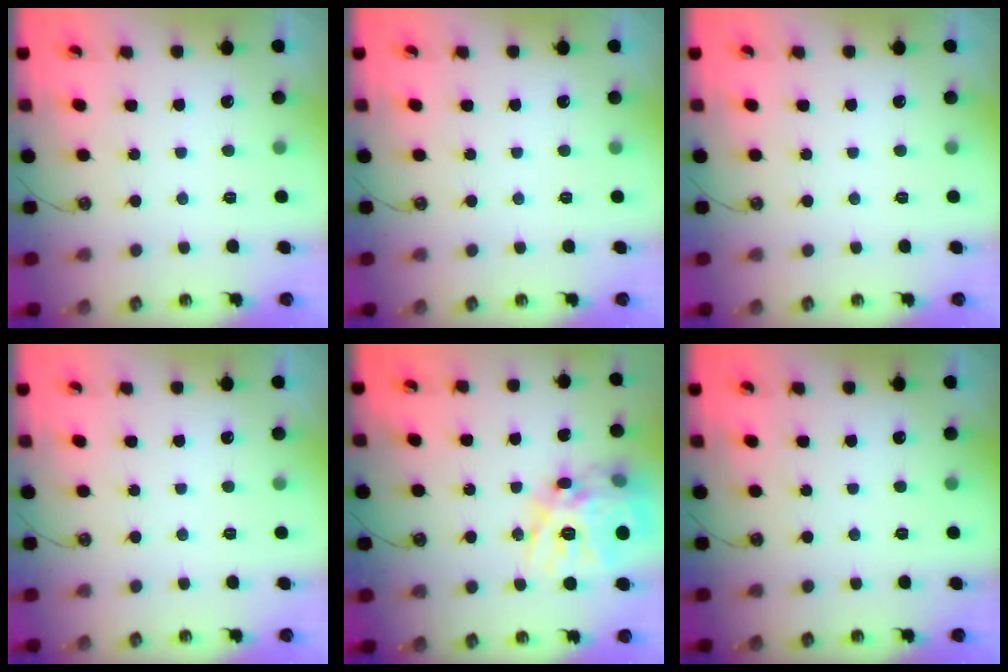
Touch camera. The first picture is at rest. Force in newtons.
{"total": 0.0}
{"total": 0.0}
{"total": 0.0}
{"total": 22.6, "press": 22.3, "slide": 3.2}
{"total": 0.0}